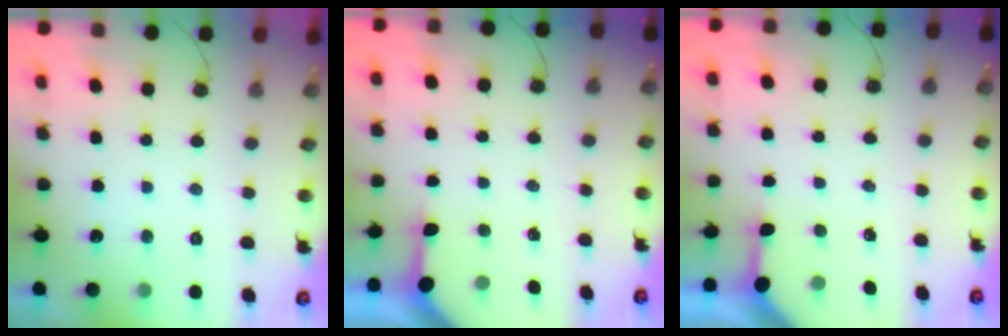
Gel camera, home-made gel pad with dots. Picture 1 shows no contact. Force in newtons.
{"total": 3.2, "press": 3.1, "slide": 0.4}
{"total": 3.5, "press": 3.4, "slide": 0.4}